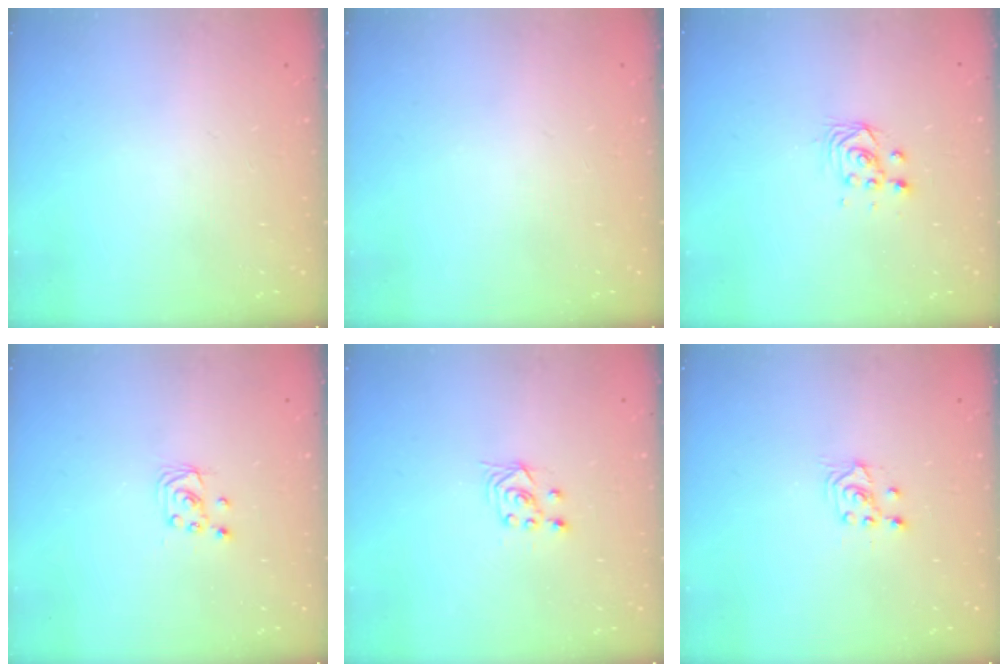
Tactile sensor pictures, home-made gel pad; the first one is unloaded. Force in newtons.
{"total": 0.0}
{"total": 3.0, "press": 3.0, "slide": 0.1}
{"total": 2.4, "press": 2.4, "slide": 0.2}
{"total": 2.9, "press": 2.5, "slide": 1.4}
{"total": 2.5, "press": 2.4, "slide": 0.7}